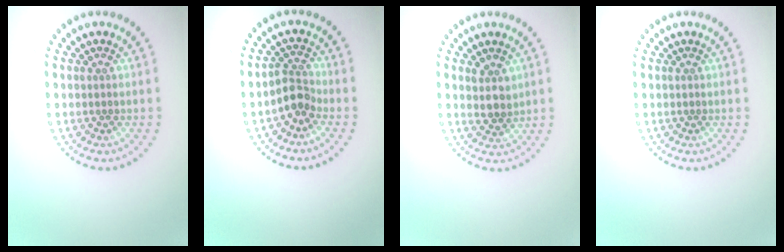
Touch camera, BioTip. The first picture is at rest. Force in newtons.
{"total": 2.3, "press": 1.8, "slide": 1.5}
{"total": 2.3, "press": 1.9, "slide": 1.2}
{"total": 0.0}